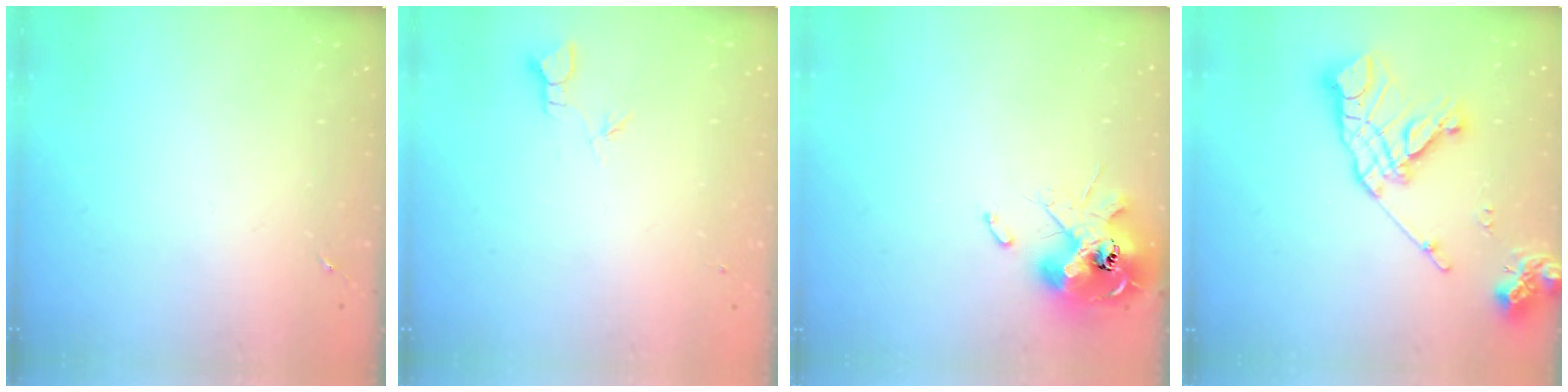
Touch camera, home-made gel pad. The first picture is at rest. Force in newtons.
{"total": 1.8, "press": 1.8, "slide": 0.0}
{"total": 13.1, "press": 13.0, "slide": 1.6}
{"total": 16.5, "press": 16.4, "slide": 2.2}